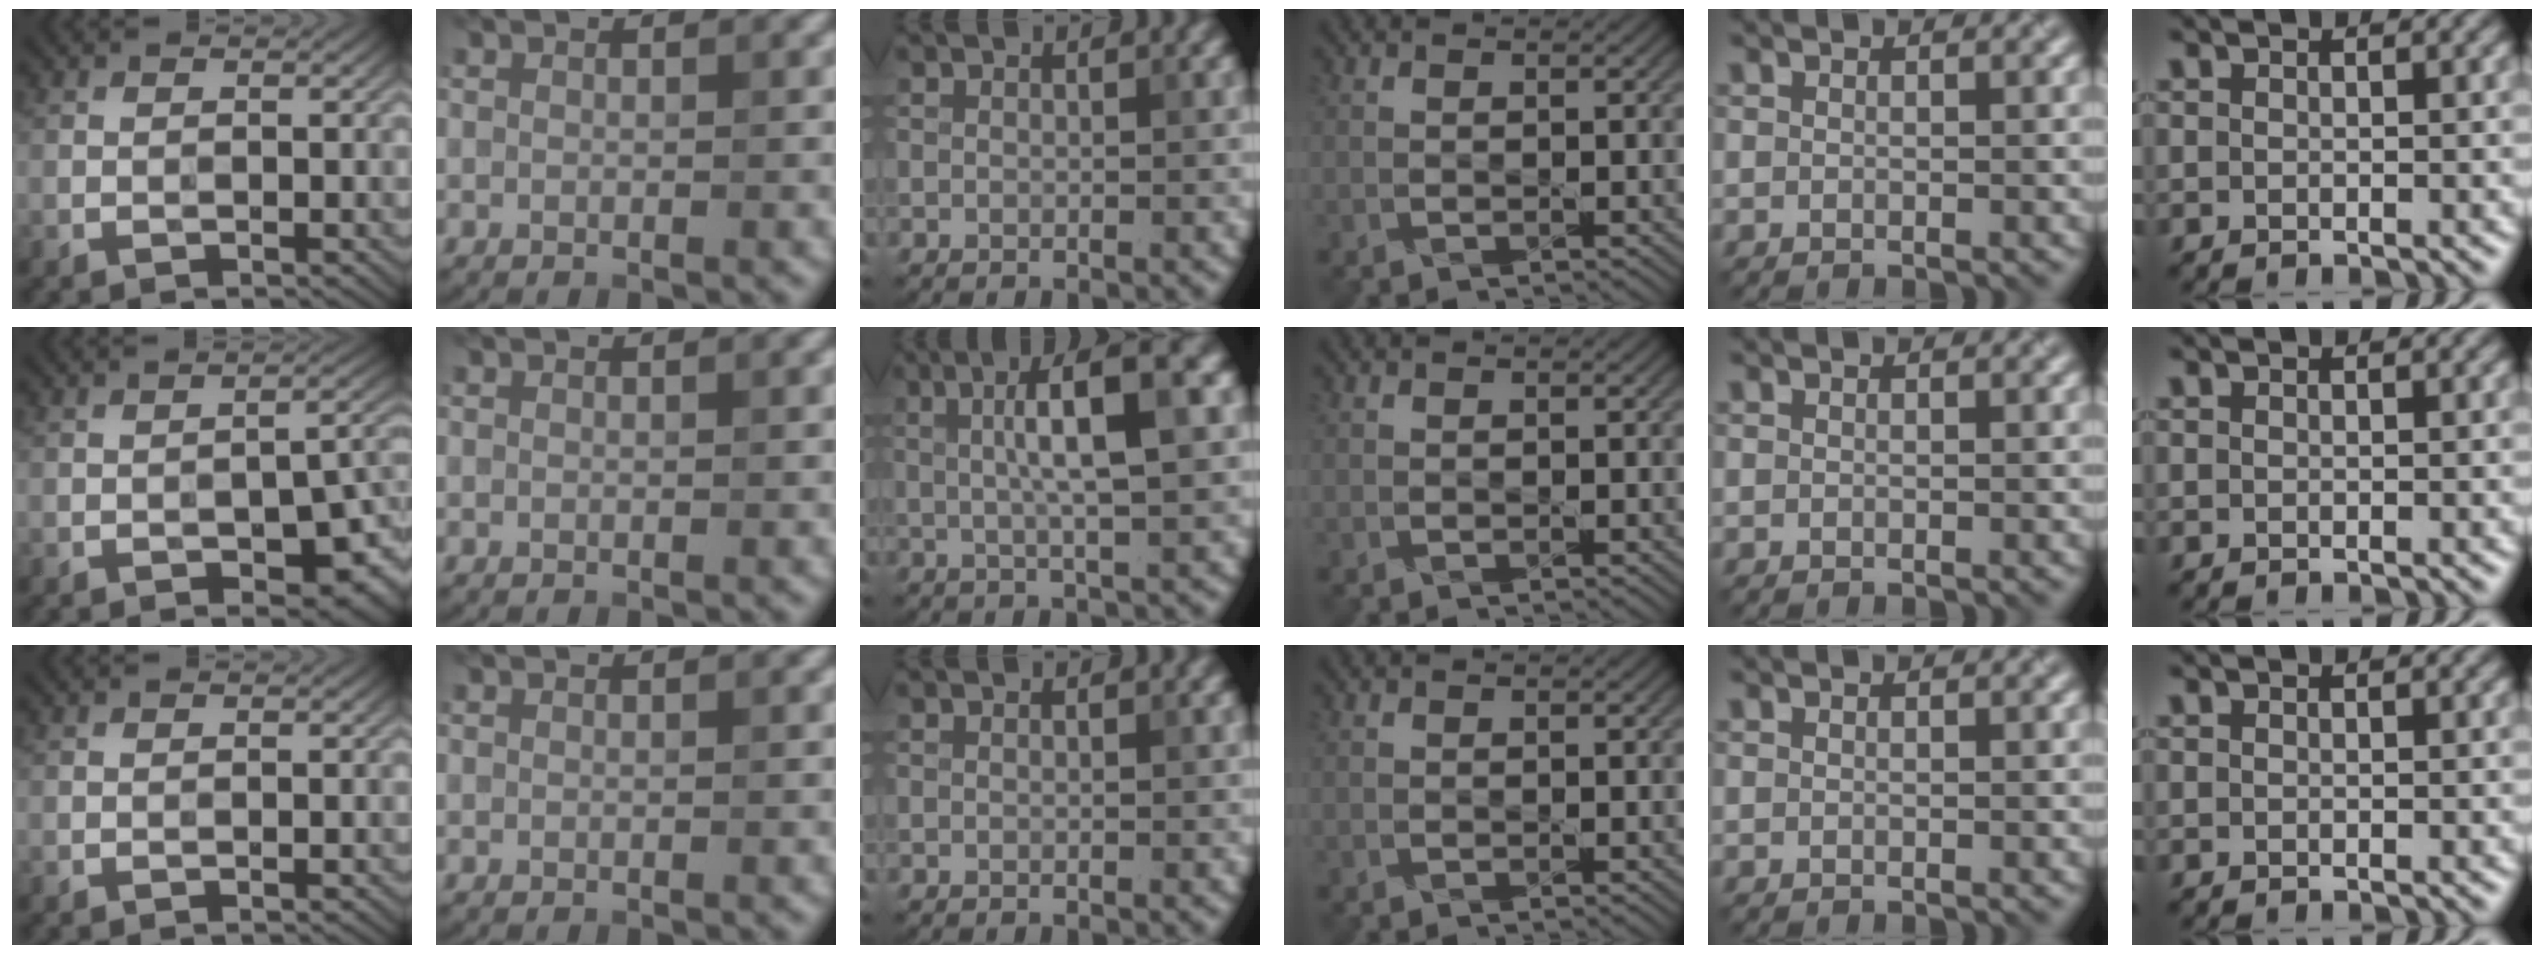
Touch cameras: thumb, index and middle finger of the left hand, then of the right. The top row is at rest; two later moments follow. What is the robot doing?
{"motion": "dispense", "object": "glue bottle"}